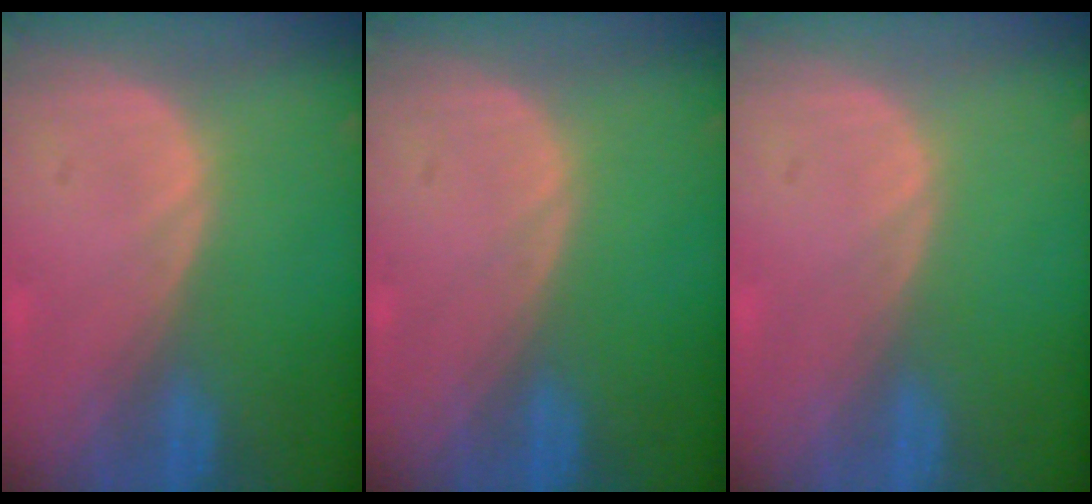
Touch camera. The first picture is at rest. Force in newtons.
{"total": 0.0}
{"total": 0.0}